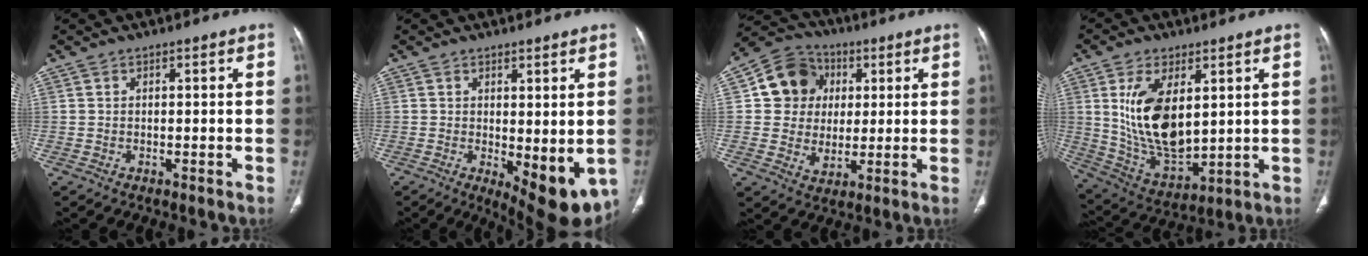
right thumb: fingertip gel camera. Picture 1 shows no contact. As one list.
[{"total": 10.2, "force": [-1.8, 4.0, 9.2], "torque": [-0.106, -0.024, -0.010]}, {"total": 12.5, "force": [2.7, 11.1, 5.0], "torque": [-0.048, 0.001, 0.043]}, {"total": 15.6, "force": [3.6, 8.1, 12.8], "torque": [-0.222, -0.025, 0.085]}]